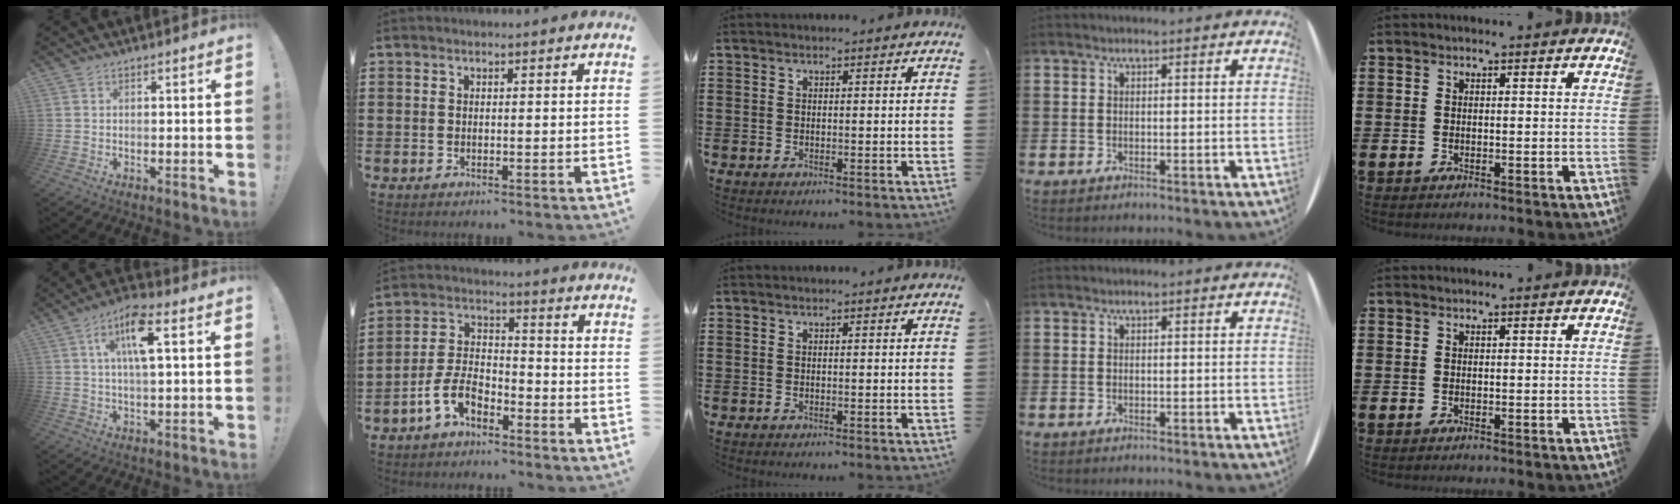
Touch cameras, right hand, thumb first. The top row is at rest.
{"thumb": {"total": 11.3, "force": [3.7, 3.2, 10.2], "torque": [-0.164, 0.002, 0.060]}, "index": {"total": 6.4, "force": [-4.1, 3.0, 3.9], "torque": [-0.096, 0.009, -0.085]}}